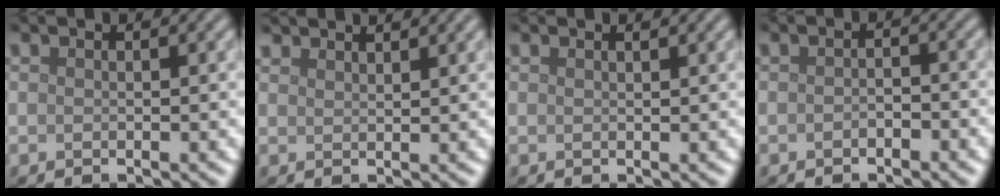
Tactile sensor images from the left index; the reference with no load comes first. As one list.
[{"total": 2.5, "force": [2.4, 0.3, 0.5], "torque": [-0.005, 0.003, 0.033]}, {"total": 0.5, "force": [0.5, 0.0, 0.2], "torque": [-0.003, 0.001, 0.010]}, {"total": 1.2, "force": [-0.6, 0.6, 0.7], "torque": [-0.014, 0.001, -0.012]}]